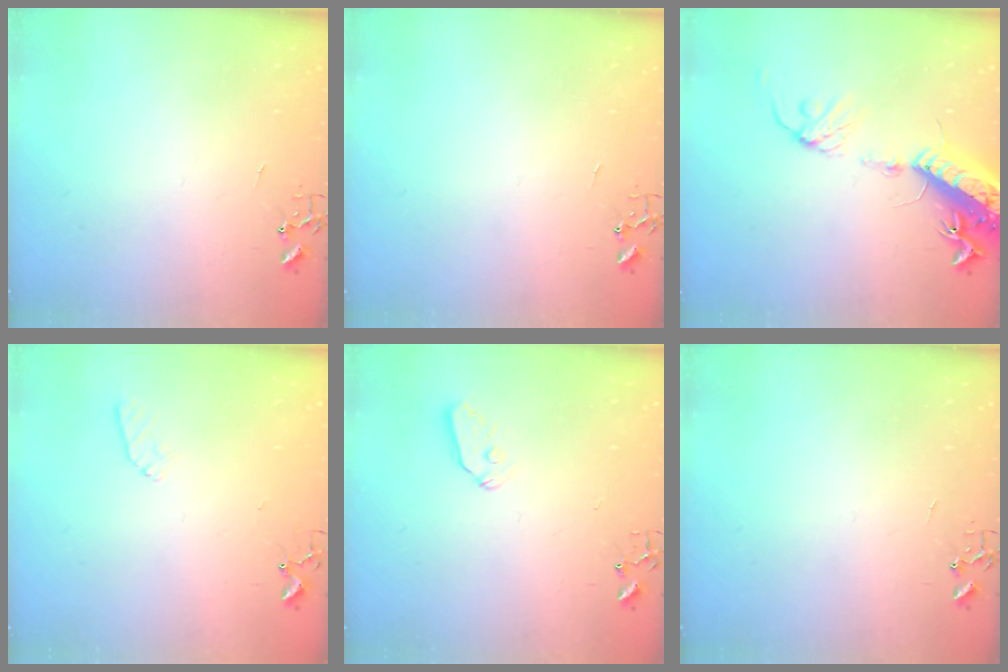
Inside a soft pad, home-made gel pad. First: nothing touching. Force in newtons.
{"total": 0.0}
{"total": 17.9, "press": 17.4, "slide": 4.2}
{"total": 6.6, "press": 6.5, "slide": 0.7}
{"total": 6.0, "press": 6.0, "slide": 0.2}
{"total": 0.0}